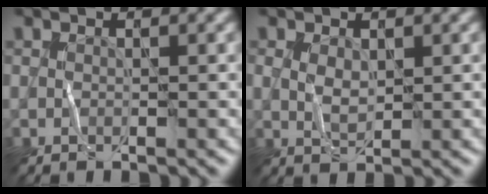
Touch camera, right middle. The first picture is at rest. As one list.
[{"total": 1.5, "force": [0.6, 1.0, 1.0], "torque": [-0.027, 0.000, 0.014]}]